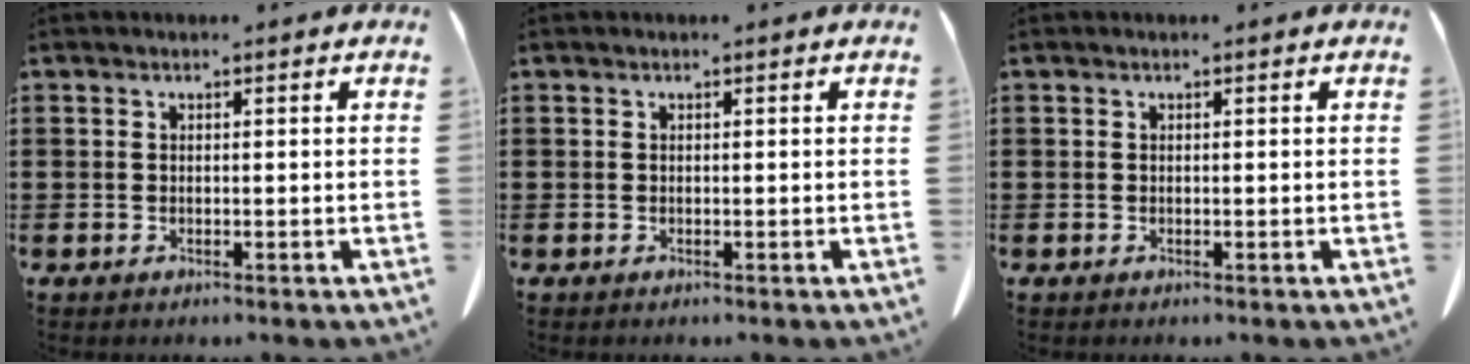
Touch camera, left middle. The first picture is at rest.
{"total": 0.0}
{"total": 0.0}